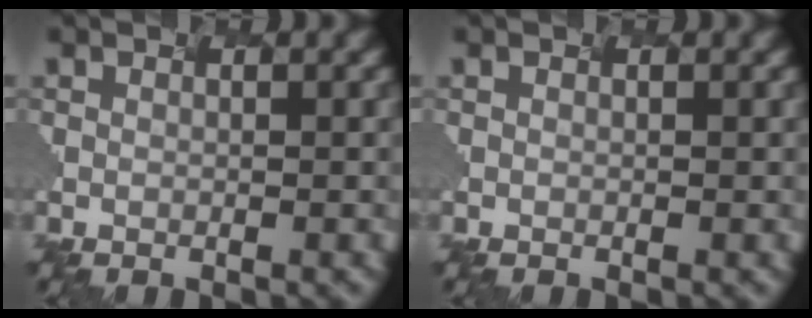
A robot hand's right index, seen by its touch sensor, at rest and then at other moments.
{"total": 0.0}